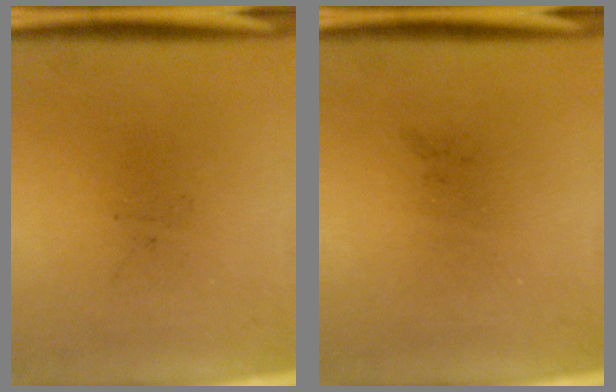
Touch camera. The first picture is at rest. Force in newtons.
{"total": 0.0}